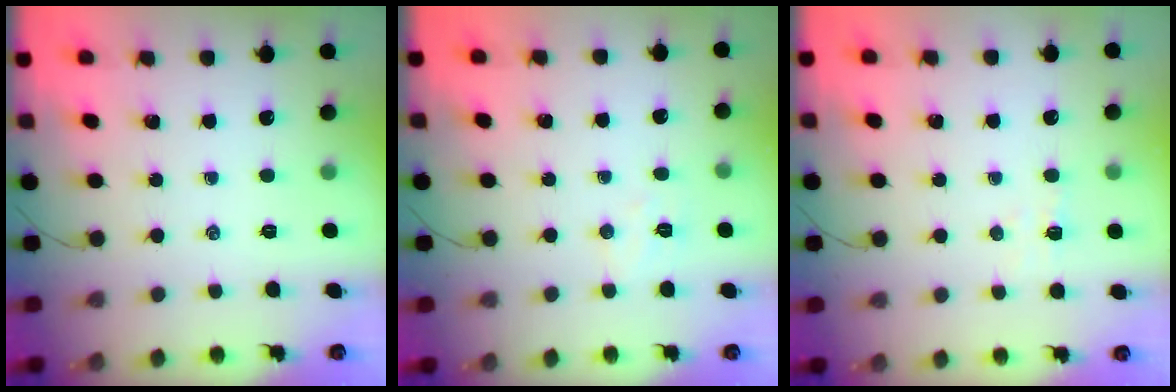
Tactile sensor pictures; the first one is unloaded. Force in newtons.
{"total": 5.2, "press": 5.1, "slide": 1.1}
{"total": 3.5, "press": 3.4, "slide": 0.8}